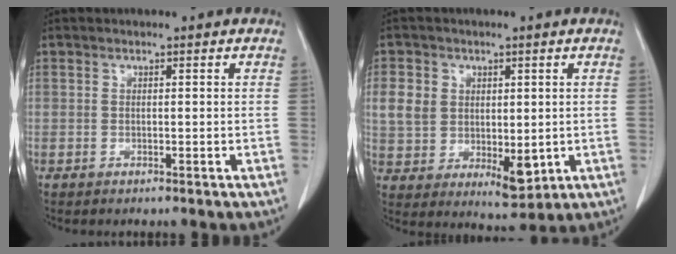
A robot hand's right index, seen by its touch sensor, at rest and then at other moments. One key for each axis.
{"total": 9.9, "fx": 0.6, "fy": 7.0, "fz": 6.9, "tx": -0.118, "ty": -0.002, "tz": 0.031}